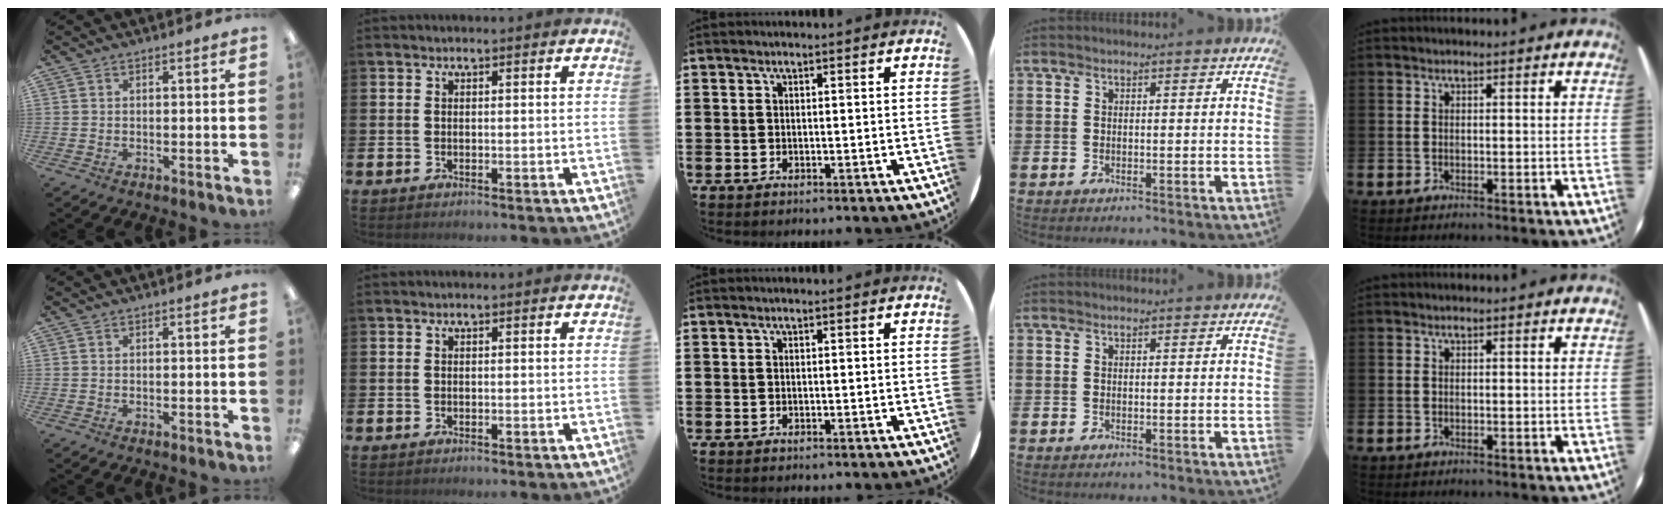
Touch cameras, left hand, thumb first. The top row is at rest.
{}